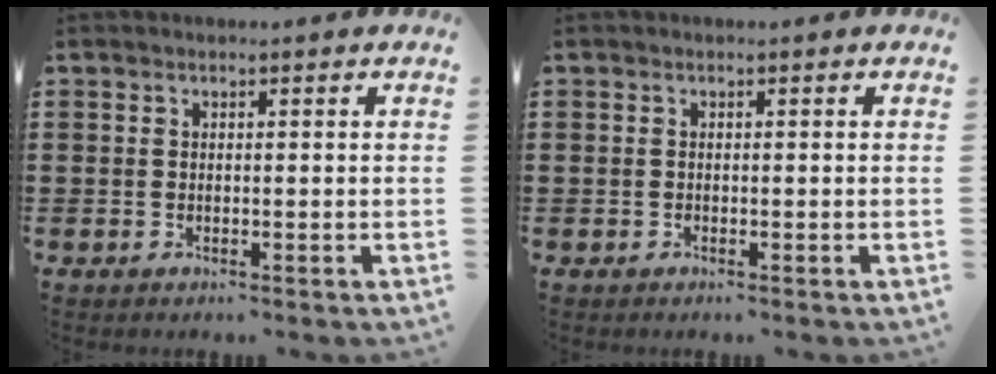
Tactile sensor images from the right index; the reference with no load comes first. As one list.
[{"total": 0.0}]